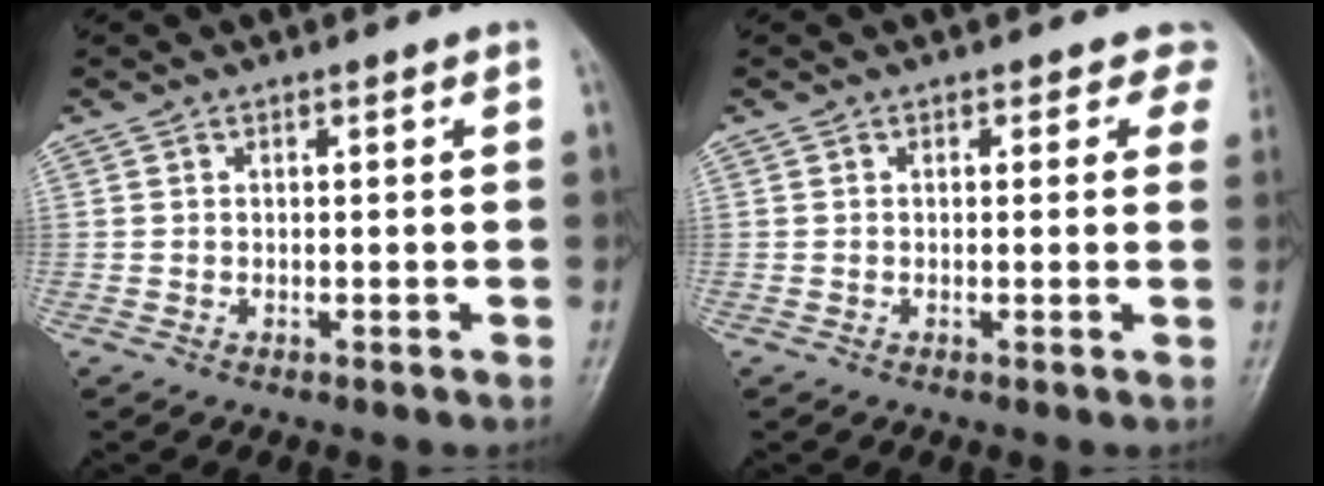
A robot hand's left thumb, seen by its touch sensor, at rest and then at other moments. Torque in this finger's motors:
{"motor_torque": [0.05, 0.11, -0.07, -0.04, 0.02]}